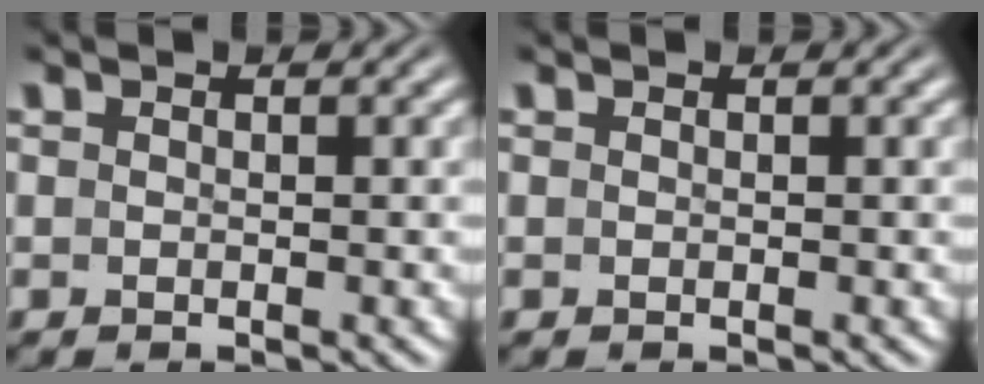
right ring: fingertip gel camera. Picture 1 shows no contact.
{"total": 0.0}